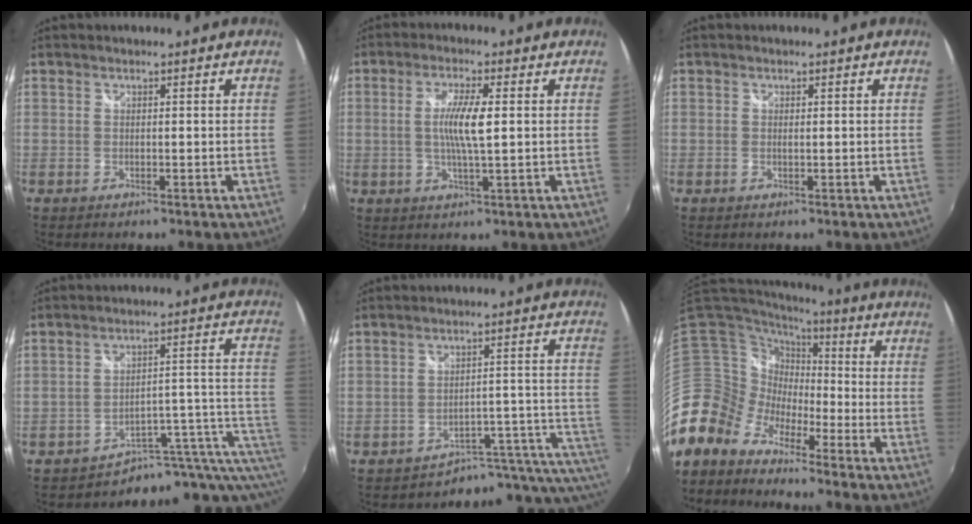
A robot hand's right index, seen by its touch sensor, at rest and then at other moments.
{"total": 6.6, "force": [0.4, 0.6, 6.5], "torque": [-0.122, -0.002, 0.007]}
{"total": 0.5, "force": [0.1, 0.1, 0.5], "torque": [-0.010, 0.000, 0.001]}
{"total": 8.6, "force": [-4.4, 3.4, 6.6], "torque": [-0.092, 0.007, -0.077]}
{"total": 10.2, "force": [-7.7, 4.5, 5.1], "torque": [-0.049, 0.010, -0.109]}
{"total": 8.0, "force": [-5.8, 5.4, 0.7], "torque": [-0.014, 0.032, -0.144]}